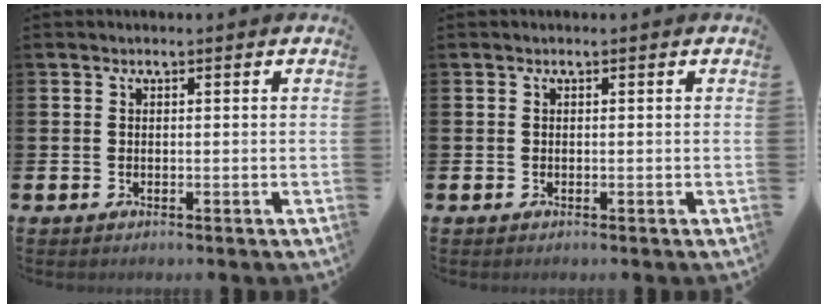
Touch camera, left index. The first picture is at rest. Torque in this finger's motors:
{"motor_torque": [0.00, 0.00, -0.03, -0.01]}